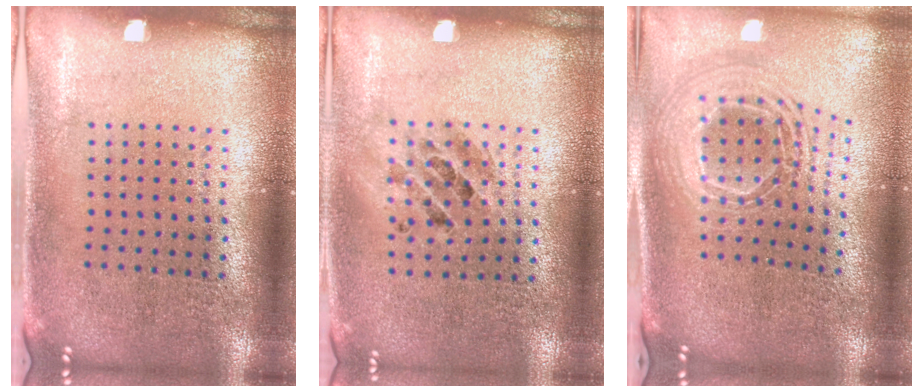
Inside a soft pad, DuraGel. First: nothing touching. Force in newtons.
{"total": 1.2, "press": 1.1, "slide": 0.4}
{"total": 2.3, "press": 1.7, "slide": 1.6}